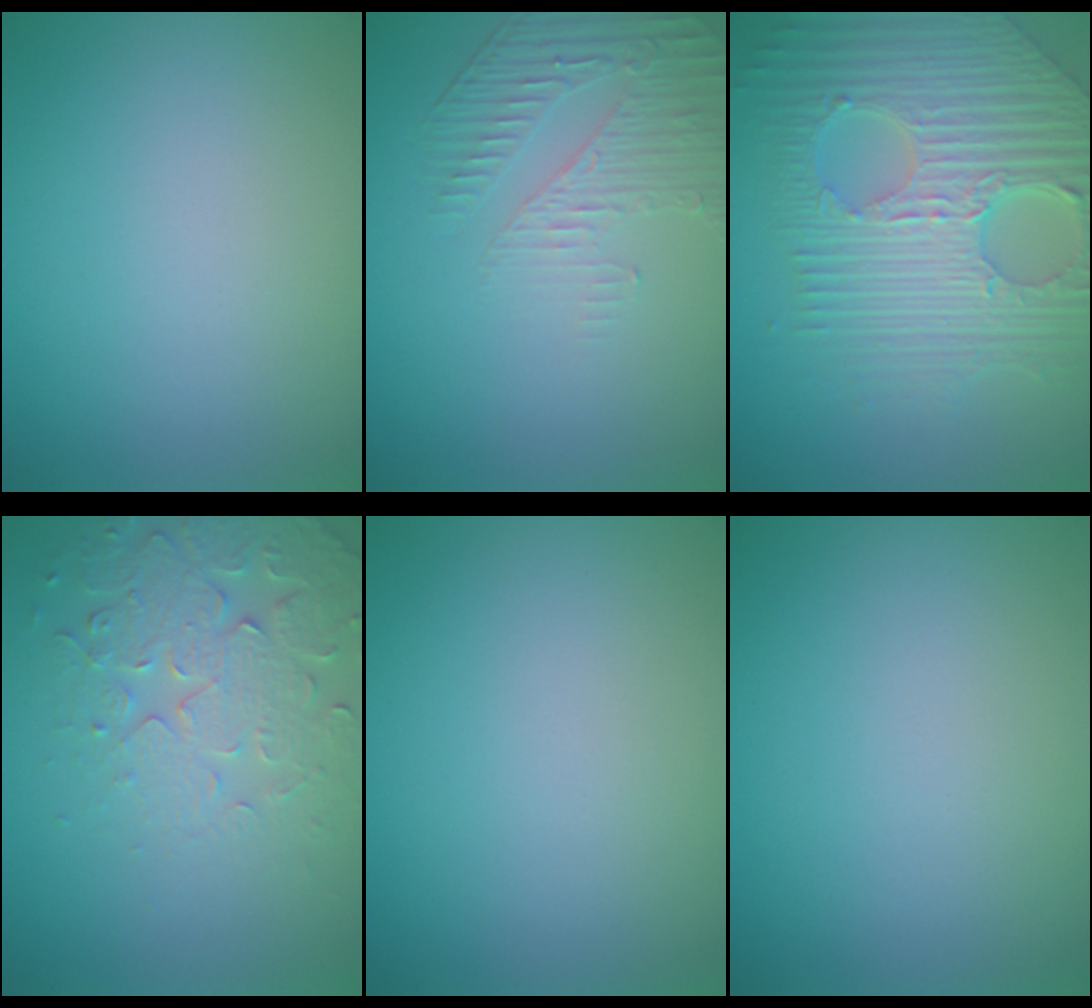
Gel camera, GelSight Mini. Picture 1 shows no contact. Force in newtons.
{"total": 1.9, "press": 1.3, "slide": 1.3}
{"total": 9.4, "press": 6.4, "slide": 7.0}
{"total": 4.2, "press": 4.0, "slide": 1.3}
{"total": 0.0}
{"total": 0.0}